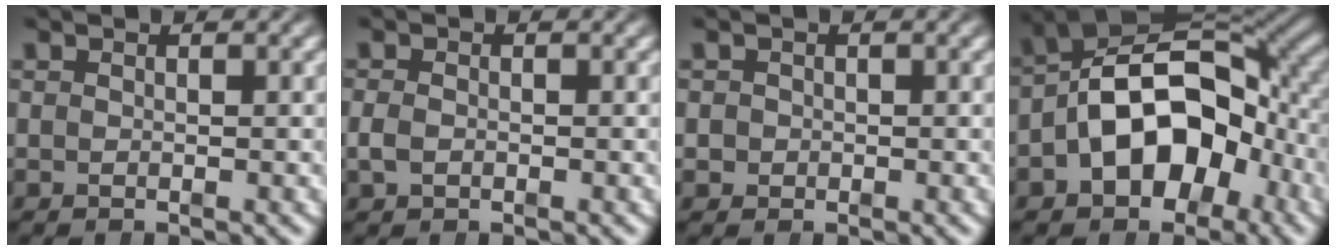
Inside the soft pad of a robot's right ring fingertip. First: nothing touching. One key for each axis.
{"total": 0.9, "fx": -0.7, "fy": 0.5, "fz": 0.5, "tx": -0.015, "ty": -0.003, "tz": -0.008}
{"total": 1.6, "fx": -0.4, "fy": 1.5, "fz": 0.0, "tx": -0.008, "ty": -0.006, "tz": -0.007}
{"total": 12.9, "fx": -0.6, "fy": 9.2, "fz": 9.0, "tx": -0.163, "ty": -0.023, "tz": 0.001}